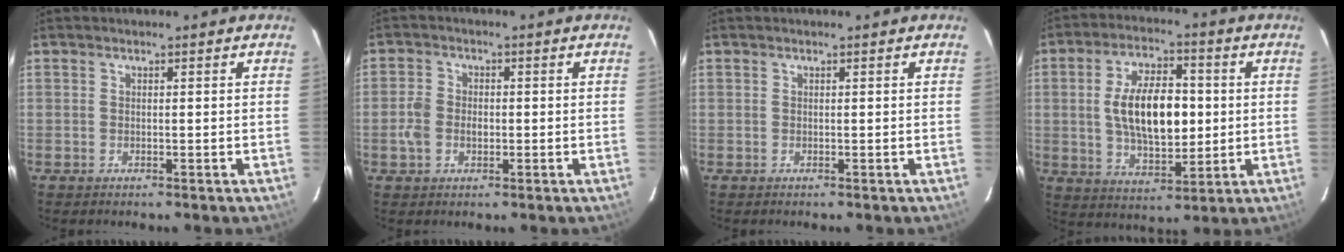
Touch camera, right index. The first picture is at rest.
{"total": 4.7, "force": [-1.1, 3.5, 2.9], "torque": [-0.066, 0.007, -0.019]}
{"total": 0.0}
{"total": 14.2, "force": [0.7, 7.1, 12.3], "torque": [-0.224, 0.011, 0.020]}